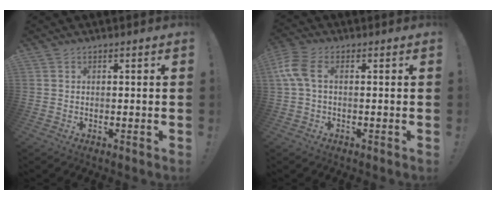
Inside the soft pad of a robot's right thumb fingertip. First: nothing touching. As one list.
[{"total": 6.8, "force": [0.6, 3.3, 5.9], "torque": [-0.138, 0.002, 0.013]}]